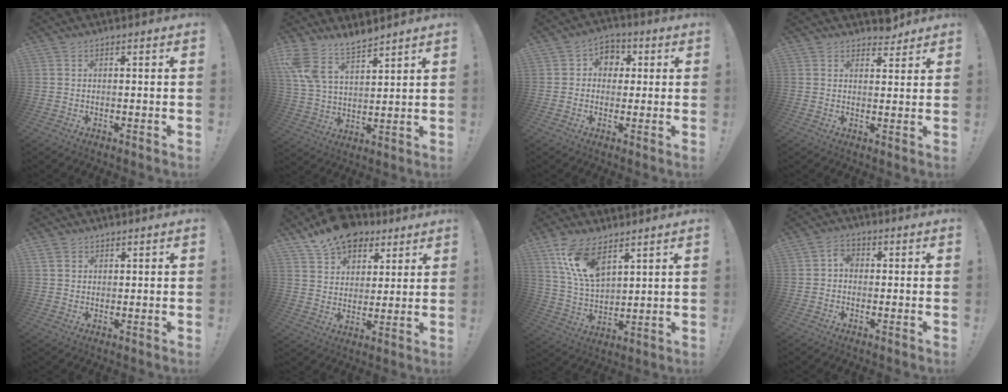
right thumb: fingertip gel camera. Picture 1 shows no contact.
{"total": 11.4, "force": [9.0, 5.1, 4.8], "torque": [-0.108, -0.047, 0.178]}
{"total": 6.4, "force": [0.5, 5.9, 2.4], "torque": [-0.022, 0.005, 0.009]}
{"total": 4.5, "force": [3.9, 2.0, 0.7], "torque": [0.013, -0.031, 0.069]}
{"total": 2.6, "force": [1.5, 2.0, 0.8], "torque": [-0.012, -0.003, 0.028]}
{"total": 13.4, "force": [9.7, 8.2, 4.5], "torque": [-0.064, -0.069, 0.180]}
{"total": 13.3, "force": [8.2, 6.2, 8.4], "torque": [-0.167, -0.037, 0.154]}
{"total": 3.2, "force": [-0.9, 2.2, 2.2], "torque": [-0.040, 0.012, -0.017]}